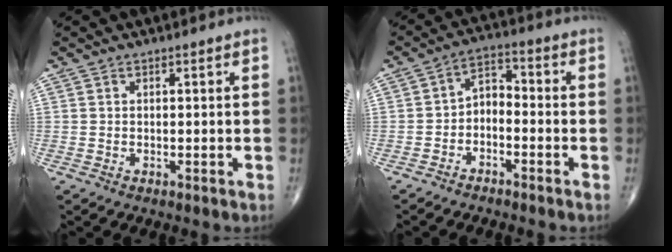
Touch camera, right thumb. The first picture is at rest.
{"total": 5.2, "force": [-2.2, 3.2, 3.4], "torque": [-0.045, 0.038, -0.050]}